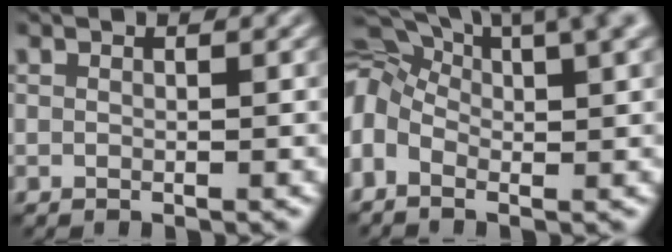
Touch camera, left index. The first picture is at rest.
{"total": 11.6, "force": [1.8, 6.4, 9.5], "torque": [-0.204, 0.018, 0.017]}